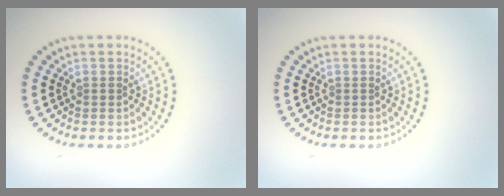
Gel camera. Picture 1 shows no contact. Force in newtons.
{"total": 0.0}